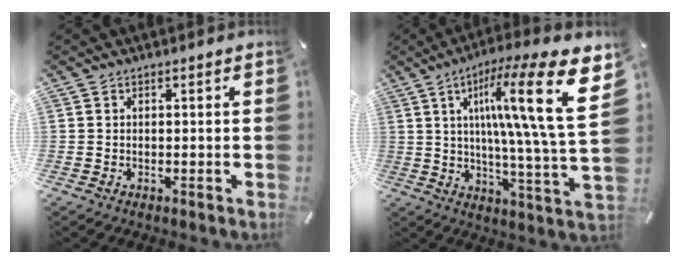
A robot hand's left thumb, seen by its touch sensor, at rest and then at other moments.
{"total": 24.3, "force": [8.2, 4.0, 22.5], "torque": [-0.339, -0.050, 0.113]}